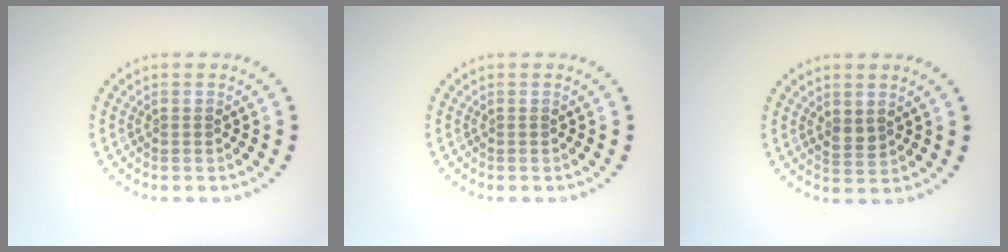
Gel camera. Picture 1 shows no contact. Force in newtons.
{"total": 0.0}
{"total": 1.4, "press": 1.3, "slide": 0.5}